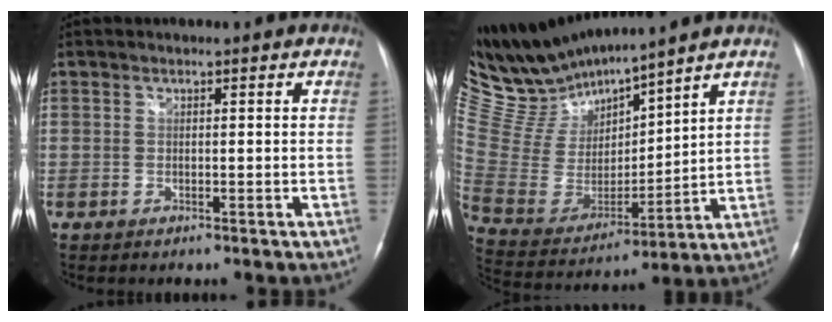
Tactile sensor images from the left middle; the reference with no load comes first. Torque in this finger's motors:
{"motor_torque": [-0.03, -0.93, -0.15, -0.02]}